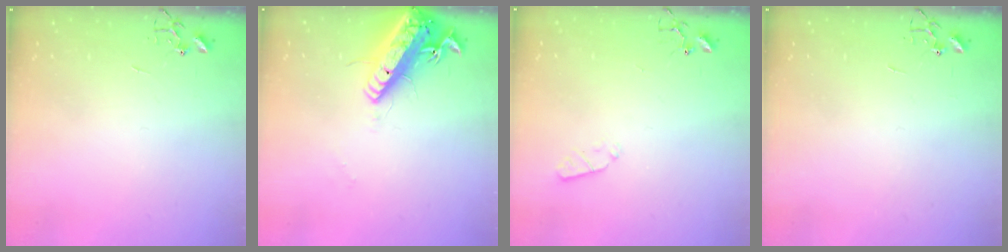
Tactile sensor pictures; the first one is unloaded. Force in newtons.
{"total": 17.2, "press": 16.8, "slide": 3.6}
{"total": 3.5, "press": 3.4, "slide": 0.5}
{"total": 0.0}